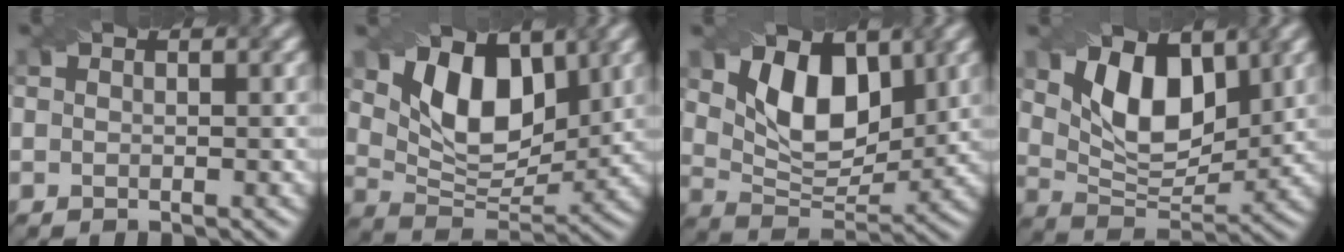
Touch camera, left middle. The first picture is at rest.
{"total": 8.2, "force": [3.2, 4.8, 5.9], "torque": [-0.109, -0.009, 0.055]}
{"total": 7.2, "force": [2.6, 4.3, 5.1], "torque": [-0.095, -0.010, 0.045]}
{"total": 7.4, "force": [2.9, 4.2, 5.3], "torque": [-0.099, -0.009, 0.050]}